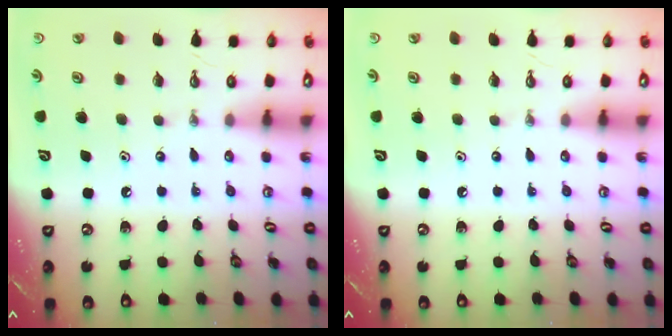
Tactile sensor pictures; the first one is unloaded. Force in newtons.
{"total": 0.0}